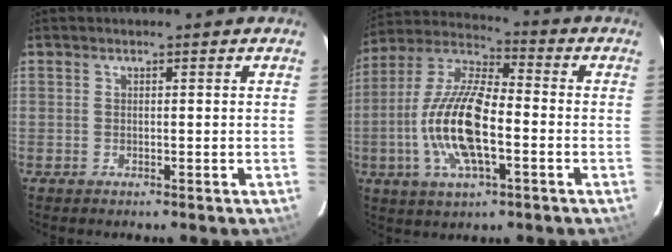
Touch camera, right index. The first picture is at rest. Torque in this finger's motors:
{"motor_torque": [2.14, 0.00, 1.05, 0.21]}